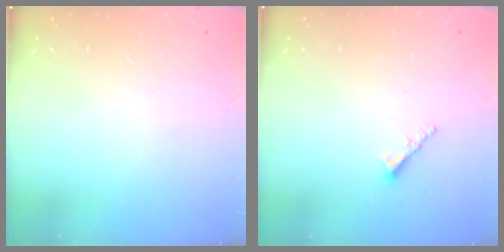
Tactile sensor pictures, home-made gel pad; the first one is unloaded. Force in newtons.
{"total": 2.3, "press": 2.2, "slide": 0.6}